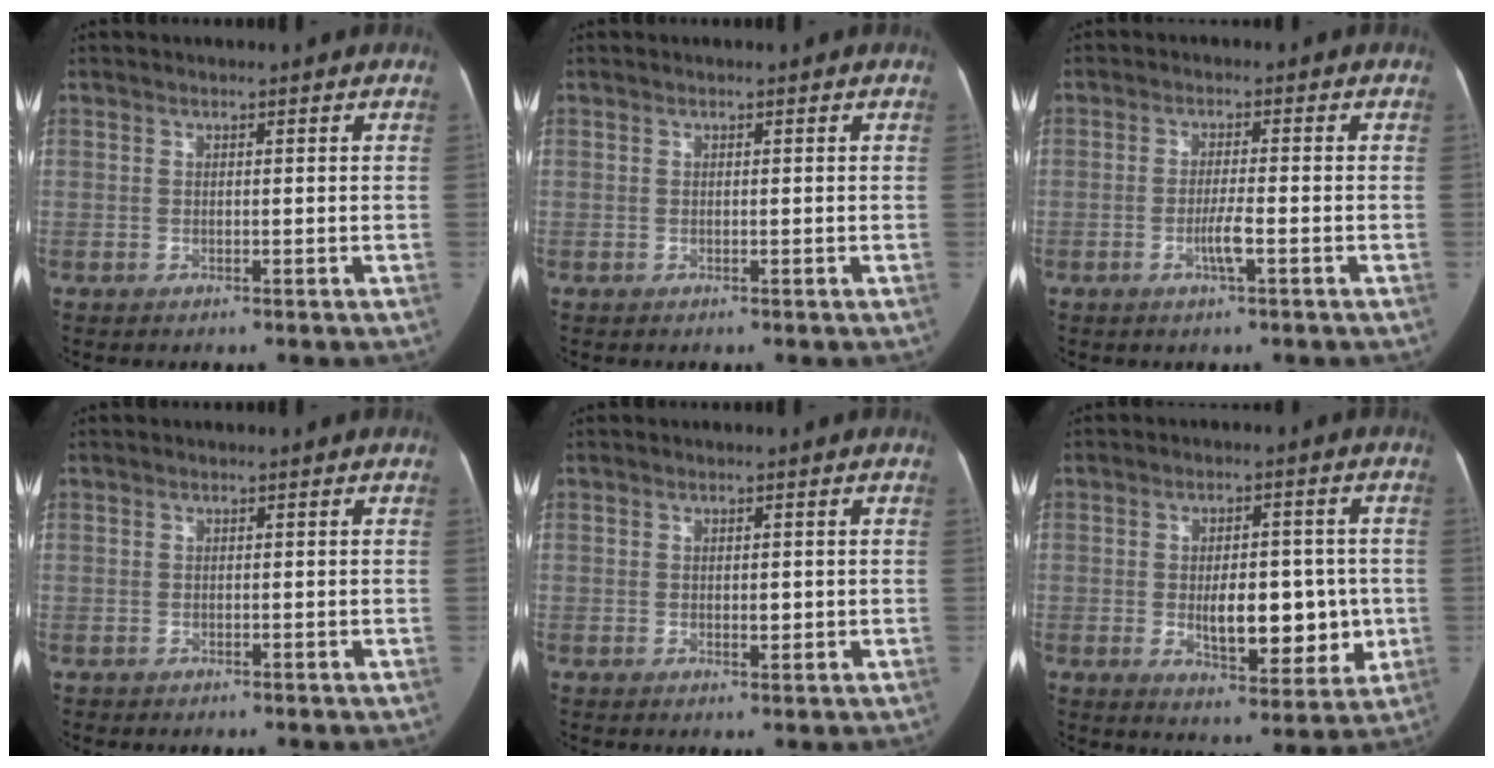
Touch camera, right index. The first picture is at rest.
{"total": 0.0}
{"total": 3.5, "force": [-1.4, 0.3, 3.2], "torque": [-0.062, -0.001, -0.027]}
{"total": 0.7, "force": [-0.2, 0.7, -0.1], "torque": [0.006, 0.007, -0.006]}
{"total": 1.9, "force": [-0.1, 1.0, 1.6], "torque": [-0.023, 0.000, 0.000]}
{"total": 11.5, "force": [-1.1, 5.3, 10.1], "torque": [-0.140, 0.006, -0.005]}